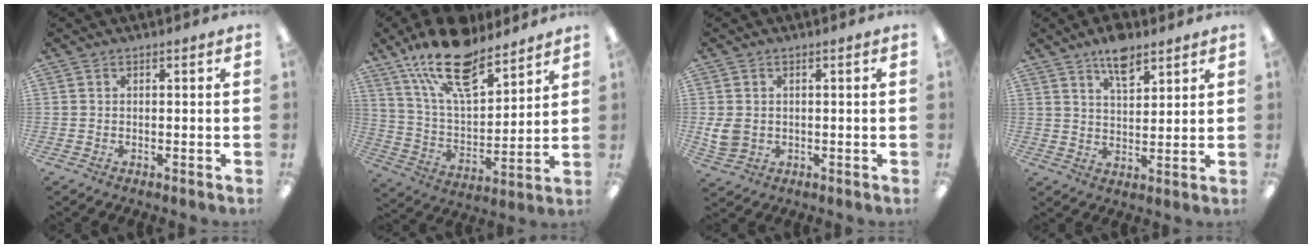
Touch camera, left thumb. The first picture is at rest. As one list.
[{"total": 20.0, "force": [14.7, 7.9, 11.0], "torque": [-0.204, -0.077, 0.257]}, {"total": 4.6, "force": [0.6, 3.7, 2.8], "torque": [-0.057, 0.000, 0.011]}, {"total": 7.8, "force": [5.7, 3.2, 4.3], "torque": [-0.066, -0.029, 0.099]}]